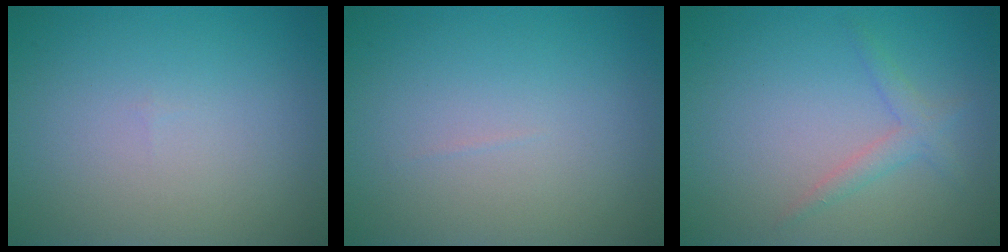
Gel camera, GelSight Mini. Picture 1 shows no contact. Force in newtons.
{"total": 0.0}
{"total": 1.7, "press": 1.7, "slide": 0.1}